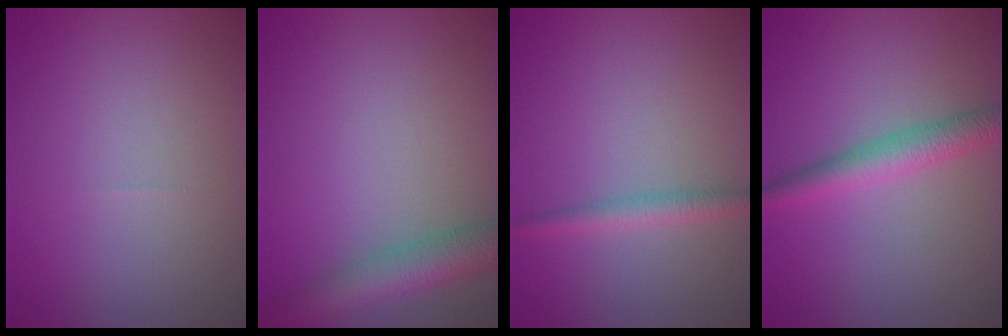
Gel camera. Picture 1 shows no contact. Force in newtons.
{"total": 4.9, "press": 4.9, "slide": 0.2}
{"total": 2.0, "press": 2.0, "slide": 0.0}
{"total": 3.5, "press": 3.5, "slide": 0.1}